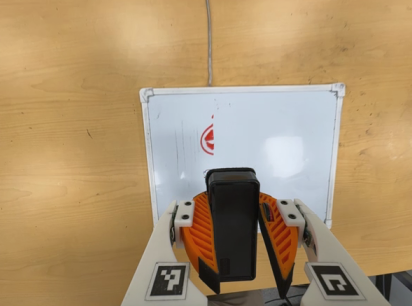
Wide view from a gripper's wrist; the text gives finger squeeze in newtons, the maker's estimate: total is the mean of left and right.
{"total": 9.9, "left": 9.6, "right": 10.2}